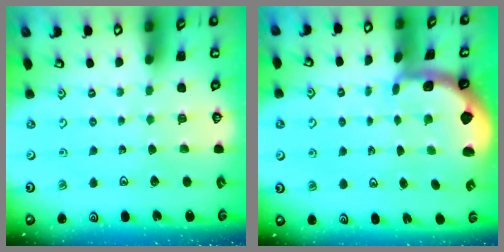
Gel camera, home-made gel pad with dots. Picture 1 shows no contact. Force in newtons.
{"total": 1.0, "press": 0.9, "slide": 0.4}